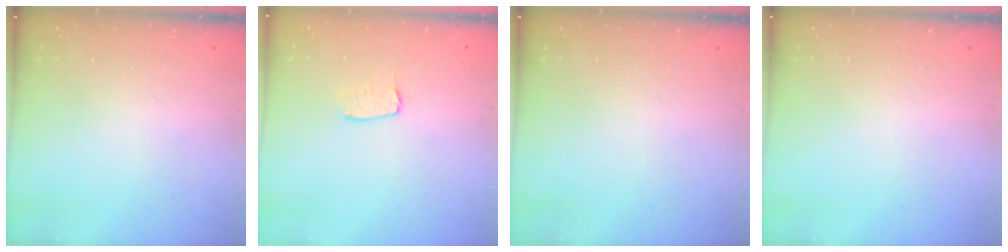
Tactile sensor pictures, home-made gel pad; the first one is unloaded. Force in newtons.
{"total": 4.0, "press": 4.0, "slide": 0.3}
{"total": 0.0}
{"total": 0.0}